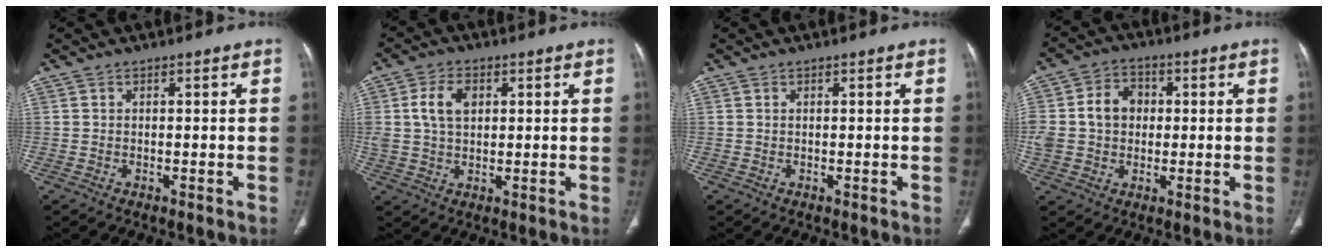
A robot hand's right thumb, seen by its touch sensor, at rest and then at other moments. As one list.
[{"total": 6.8, "force": [1.8, 4.5, 4.8], "torque": [-0.085, 0.002, 0.034]}, {"total": 0.0}, {"total": 12.1, "force": [1.0, 9.9, 6.9], "torque": [-0.132, 0.022, 0.020]}]